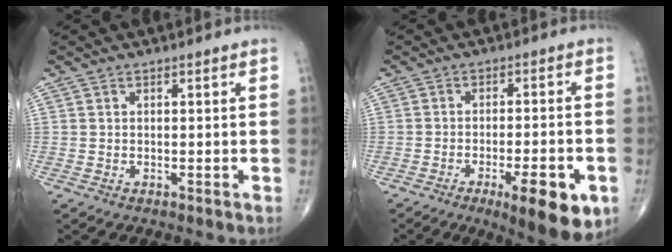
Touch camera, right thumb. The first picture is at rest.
{"total": 12.6, "force": [-5.7, 3.6, 10.7], "torque": [-0.136, 0.007, -0.073]}